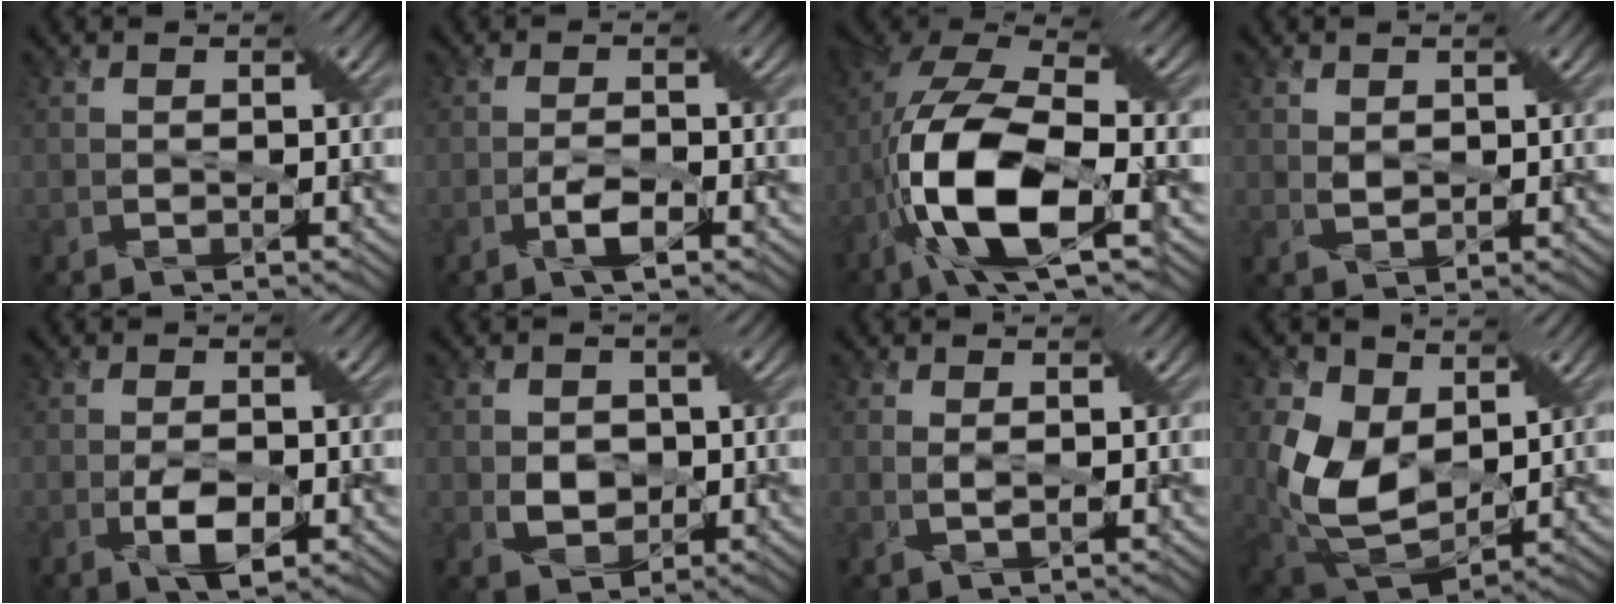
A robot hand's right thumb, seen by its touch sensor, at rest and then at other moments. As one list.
[{"total": 3.0, "force": [-1.4, 0.3, 2.6], "torque": [-0.059, 0.001, -0.025]}, {"total": 15.0, "force": [-4.5, 5.2, 13.3], "torque": [-0.298, -0.009, -0.085]}, {"total": 1.3, "force": [0.8, 0.5, 0.9], "torque": [-0.035, -0.003, 0.016]}, {"total": 4.3, "force": [-1.3, 1.5, 3.8], "torque": [-0.080, -0.008, -0.021]}, {"total": 3.2, "force": [0.1, 2.6, 1.9], "torque": [-0.055, -0.003, -0.005]}, {"total": 1.5, "force": [0.3, 0.4, 1.5], "torque": [-0.032, -0.002, 0.009]}, {"total": 12.7, "force": [2.3, 8.6, 9.0], "torque": [-0.229, -0.015, 0.056]}]